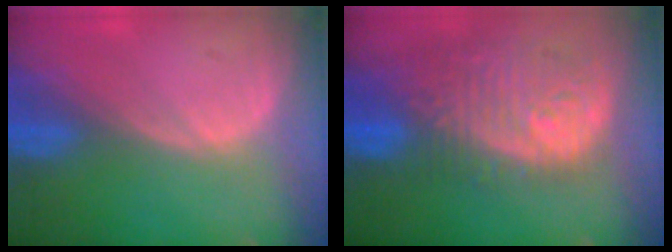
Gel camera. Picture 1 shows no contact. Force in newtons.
{"total": 12.0, "press": 10.7, "slide": 5.4}